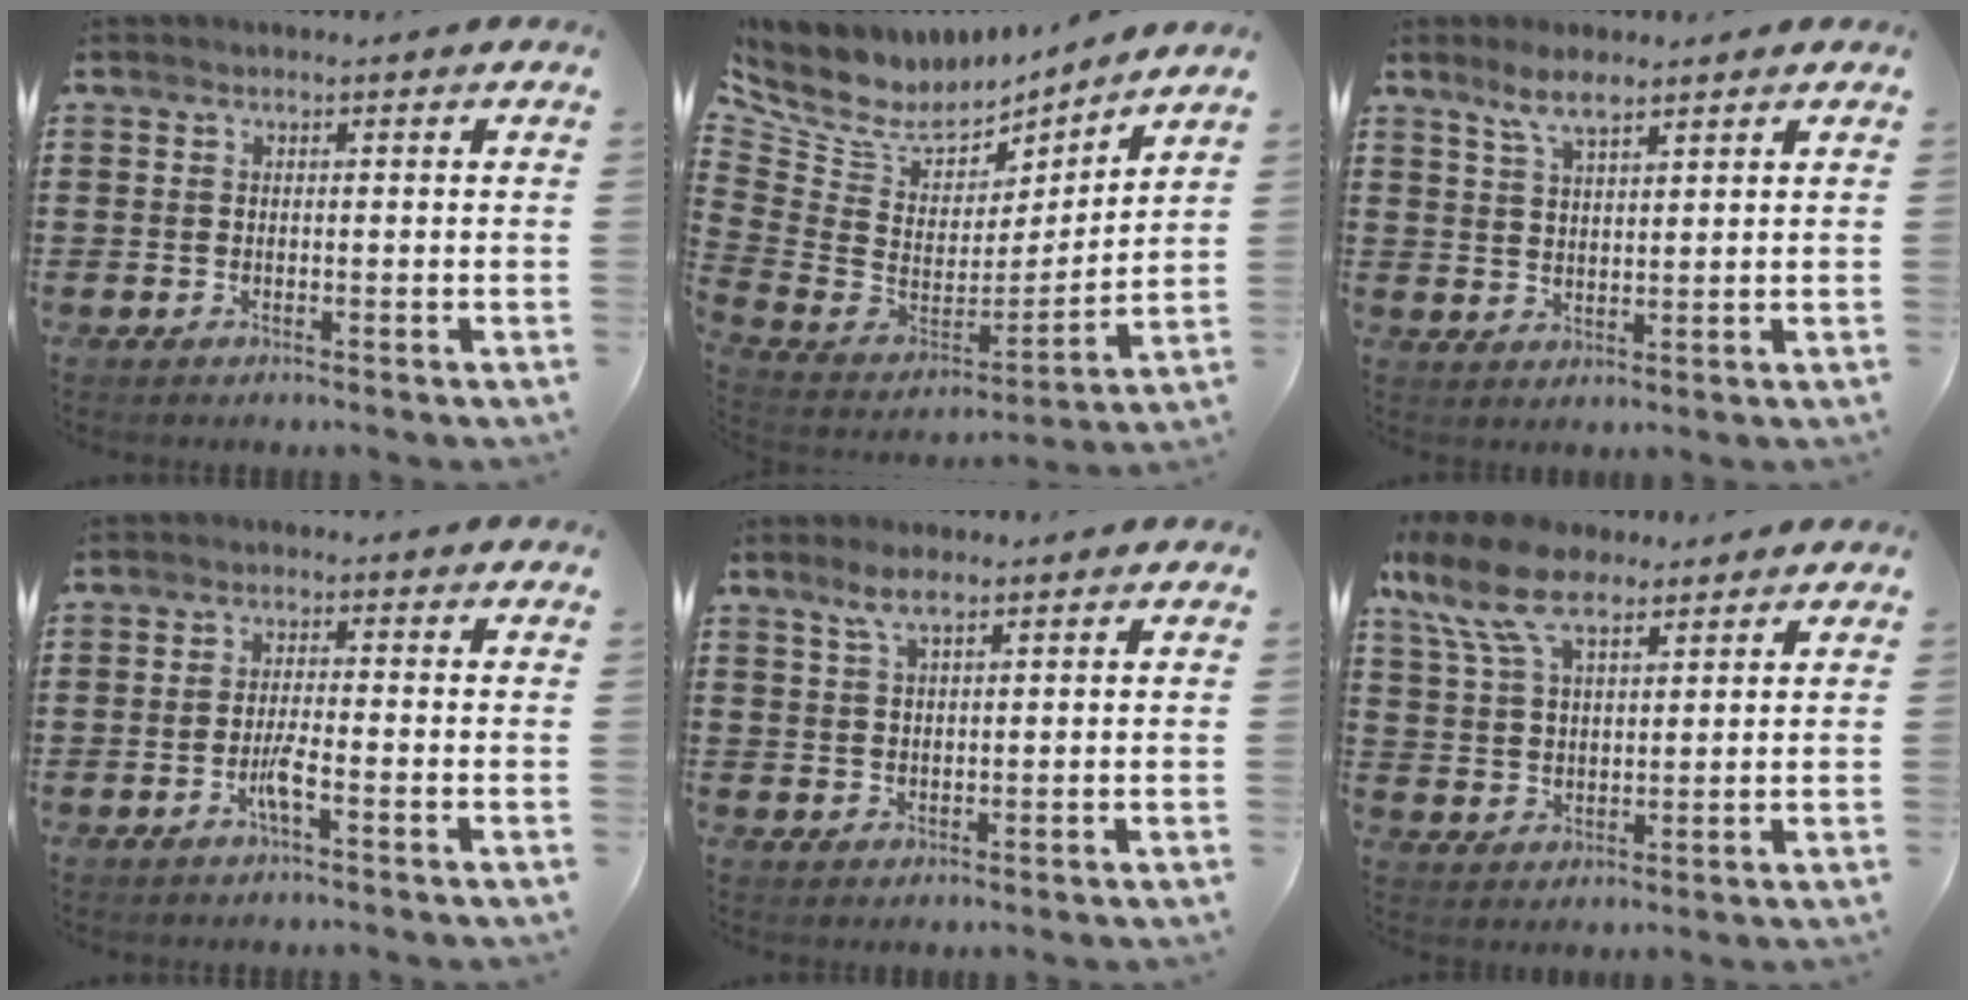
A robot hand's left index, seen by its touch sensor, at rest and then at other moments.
{"total": 5.7, "force": [4.1, 3.7, 1.3], "torque": [-0.059, -0.038, 0.074]}
{"total": 4.6, "force": [3.2, 1.2, 3.0], "torque": [-0.066, 0.003, 0.059]}
{"total": 3.3, "force": [-1.5, 0.2, 2.9], "torque": [-0.058, -0.002, -0.029]}
{"total": 3.5, "force": [2.3, 0.8, 2.6], "torque": [-0.056, 0.004, 0.040]}
{"total": 10.5, "force": [7.2, 4.4, 6.2], "torque": [-0.146, -0.009, 0.134]}